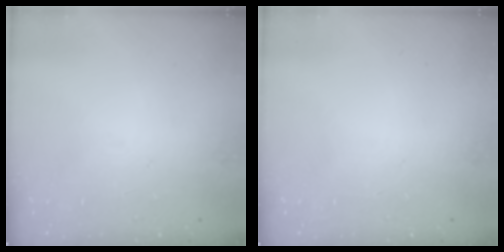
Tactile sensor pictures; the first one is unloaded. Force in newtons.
{"total": 0.0}